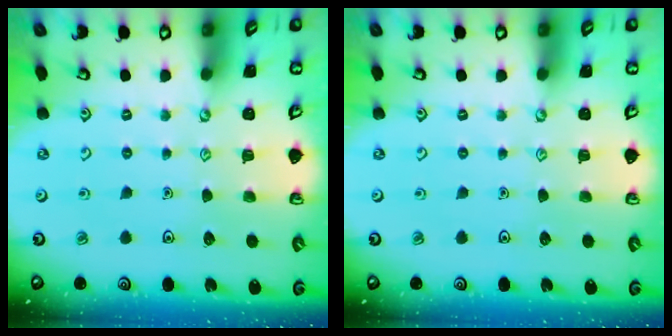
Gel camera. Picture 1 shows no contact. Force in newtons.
{"total": 0.0}